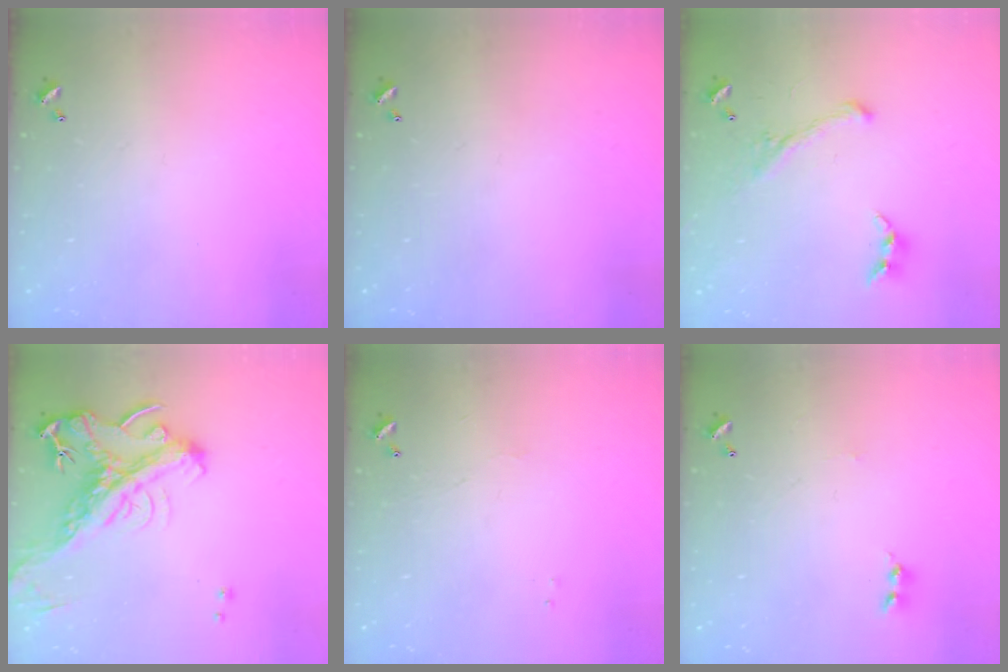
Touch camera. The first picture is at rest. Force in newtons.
{"total": 0.0}
{"total": 1.4, "press": 0.6, "slide": 1.2}
{"total": 4.1, "press": 3.9, "slide": 1.3}
{"total": 1.2, "press": 1.1, "slide": 0.3}
{"total": 0.0}